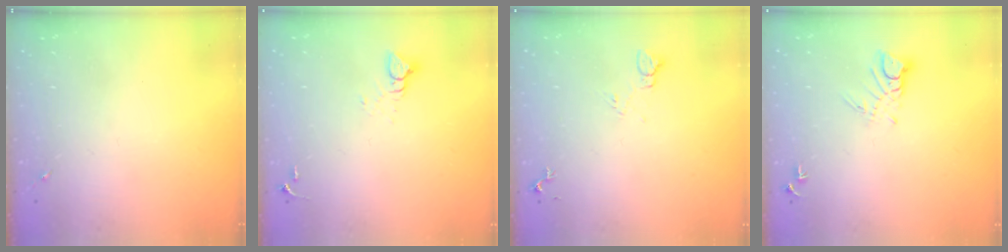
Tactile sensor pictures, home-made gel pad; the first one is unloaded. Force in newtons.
{"total": 3.6, "press": 3.6, "slide": 0.2}
{"total": 4.6, "press": 4.6, "slide": 0.6}
{"total": 5.3, "press": 5.3, "slide": 0.3}